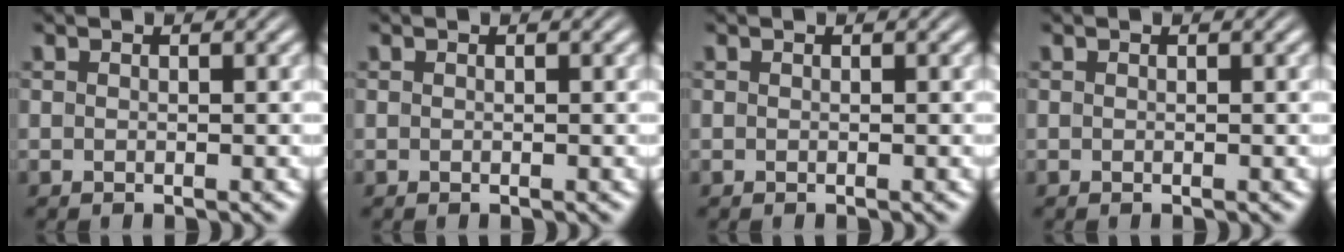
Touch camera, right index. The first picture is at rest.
{"total": 0.0}
{"total": 0.0}
{"total": 0.0}